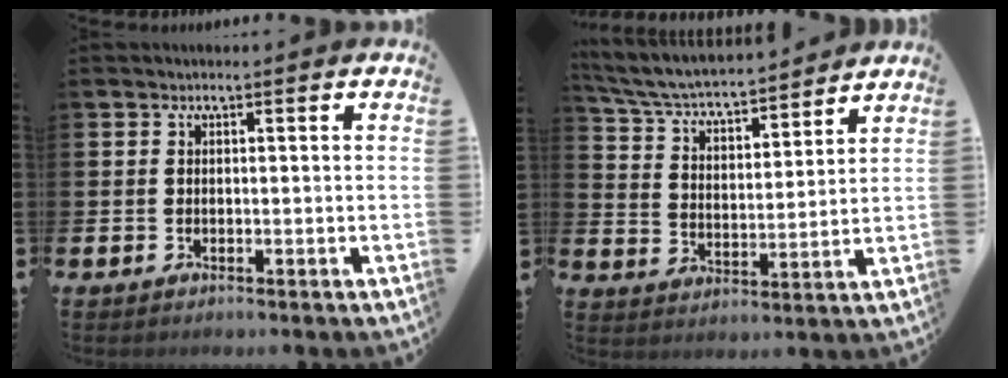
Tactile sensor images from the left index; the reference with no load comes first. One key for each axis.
{"total": 5.5, "fx": 5.2, "fy": 0.8, "fz": 1.8, "tx": -0.066, "ty": -0.043, "tz": 0.083}